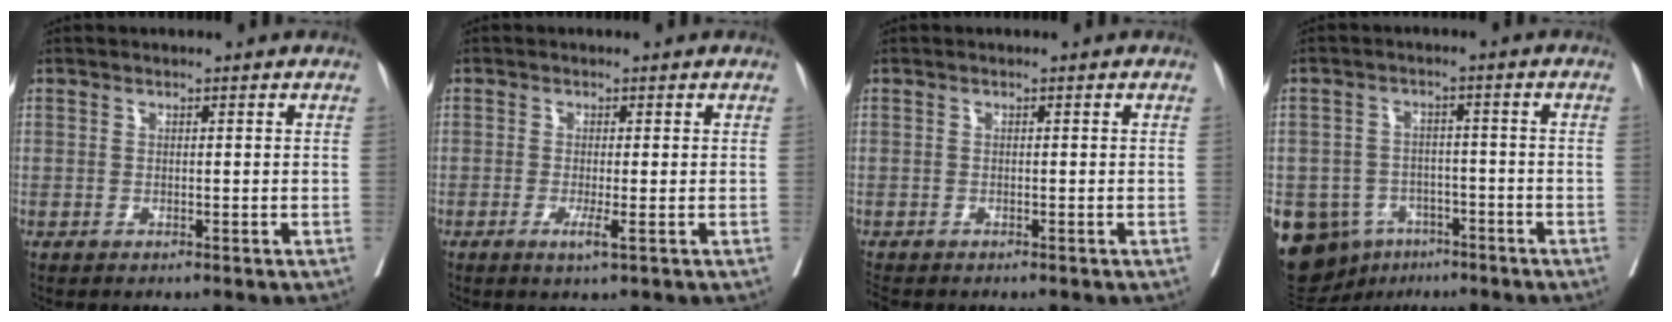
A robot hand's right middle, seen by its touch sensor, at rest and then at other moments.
{"total": 2.1, "force": [-0.9, -0.1, 2.0], "torque": [-0.033, -0.005, -0.016]}
{"total": 1.6, "force": [-1.5, 0.5, 0.4], "torque": [-0.013, -0.007, -0.027]}
{"total": 15.1, "force": [-7.8, 11.6, 5.6], "torque": [-0.140, 0.016, -0.106]}